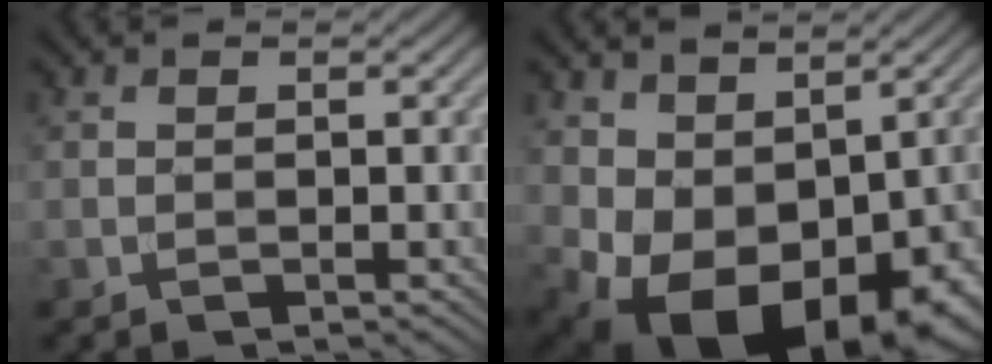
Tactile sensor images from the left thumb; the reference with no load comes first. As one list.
[{"total": 12.4, "force": [-1.5, 8.4, 9.0], "torque": [-0.148, -0.036, -0.001]}]